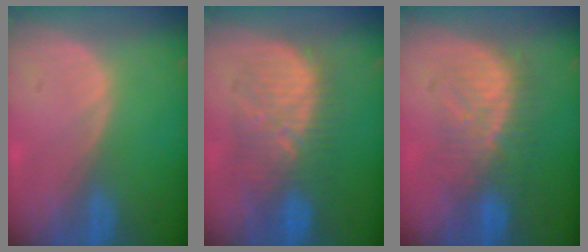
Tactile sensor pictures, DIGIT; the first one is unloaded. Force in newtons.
{"total": 9.1, "press": 9.1, "slide": 0.3}
{"total": 8.0, "press": 7.8, "slide": 1.6}